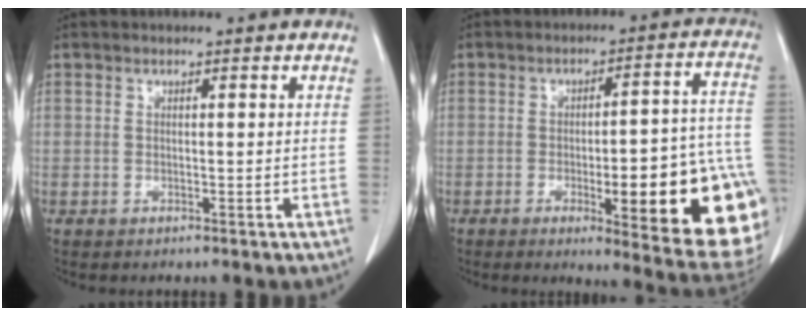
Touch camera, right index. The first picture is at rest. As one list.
[{"total": 21.4, "force": [-5.8, 3.2, 20.4], "torque": [-0.177, 0.012, -0.062]}]